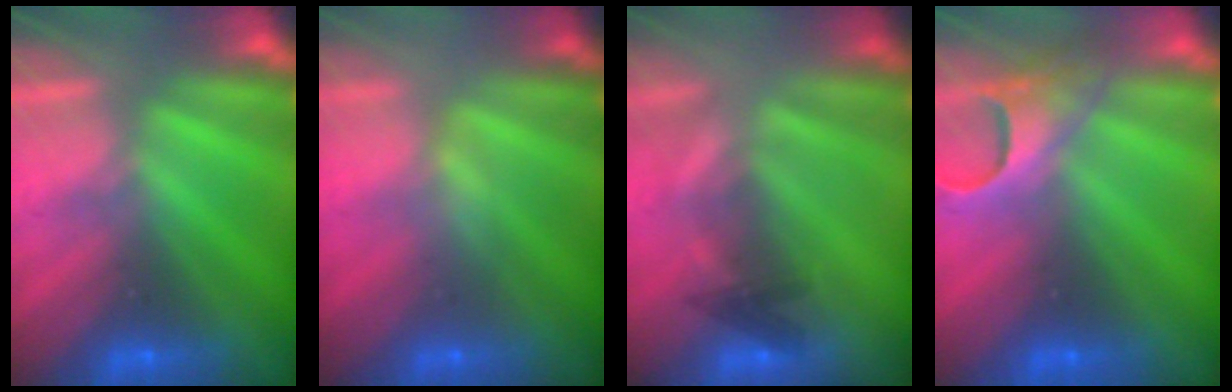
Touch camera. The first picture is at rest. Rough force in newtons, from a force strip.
{"total": 2.1}
{"total": 2.2}
{"total": 4.0}